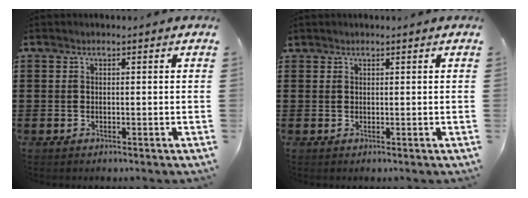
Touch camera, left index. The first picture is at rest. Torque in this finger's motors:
{"motor_torque": [-0.16, 0.39, -0.01, -0.01]}